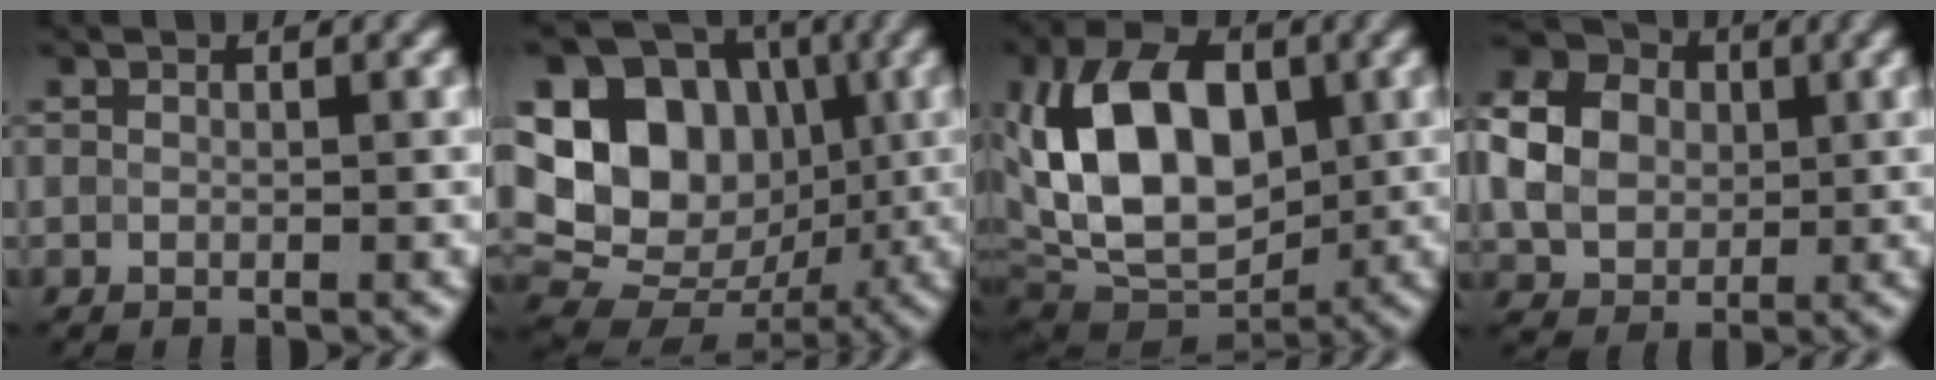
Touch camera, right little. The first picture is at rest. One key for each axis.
{"total": 15.7, "fx": 2.6, "fy": 13.3, "fz": 8.0, "tx": -0.167, "ty": 0.037, "tz": 0.036}
{"total": 12.3, "fx": 1.5, "fy": 7.7, "fz": 9.5, "tx": -0.172, "ty": 0.012, "tz": 0.019}
{"total": 6.8, "fx": 0.6, "fy": 5.5, "fz": 4.0, "tx": -0.103, "ty": 0.012, "tz": 0.013}